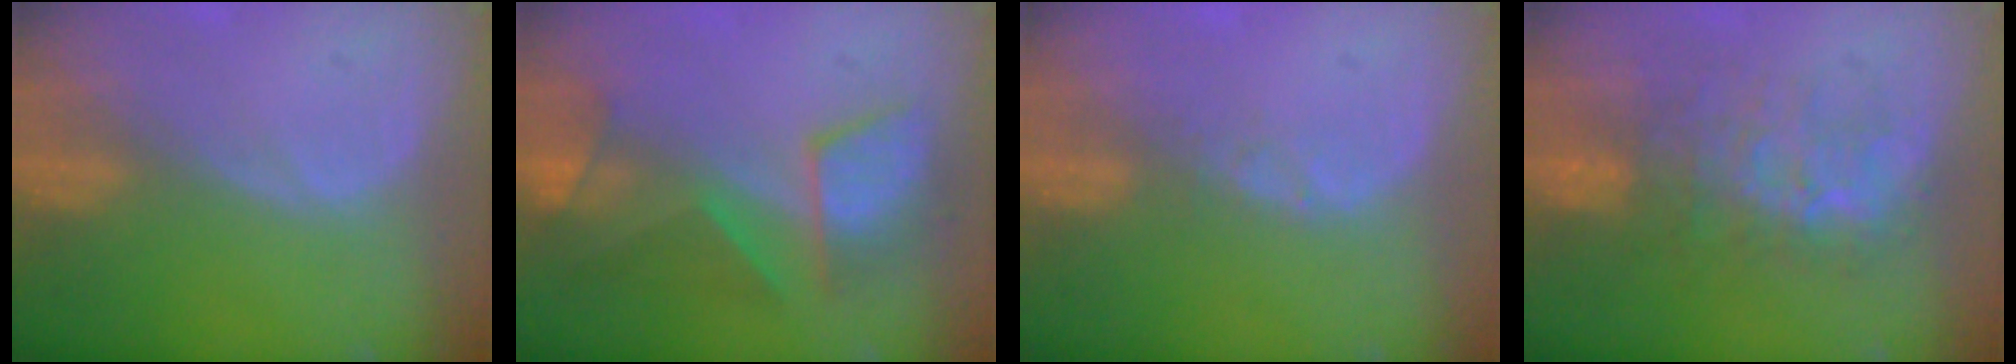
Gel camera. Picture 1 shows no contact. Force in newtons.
{"total": 8.8, "press": 8.2, "slide": 3.2}
{"total": 1.3, "press": 1.0, "slide": 0.8}
{"total": 8.2, "press": 7.9, "slide": 2.3}